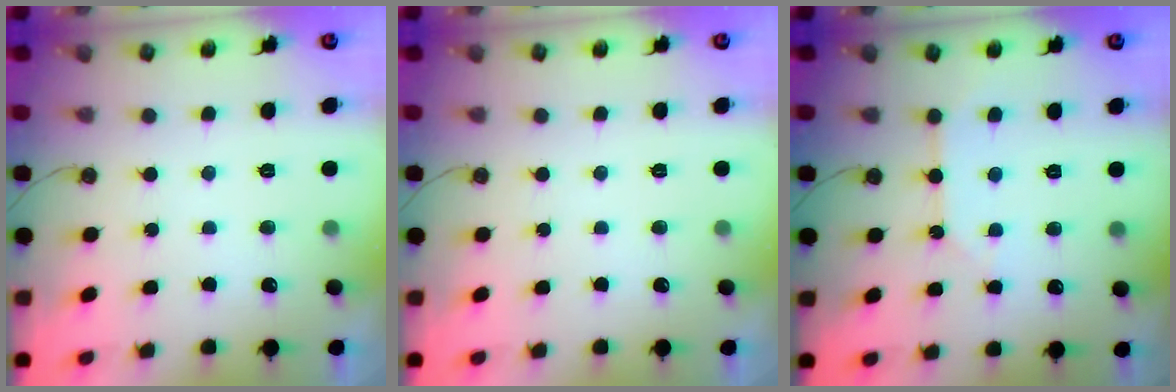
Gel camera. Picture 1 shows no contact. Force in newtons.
{"total": 0.0}
{"total": 2.7, "press": 2.7, "slide": 0.3}